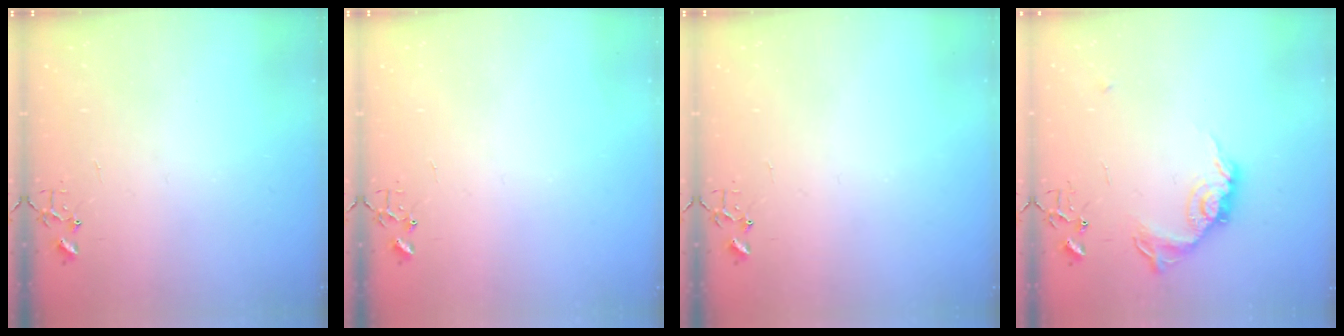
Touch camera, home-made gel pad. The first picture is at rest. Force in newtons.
{"total": 0.0}
{"total": 0.0}
{"total": 14.2, "press": 14.2, "slide": 0.6}